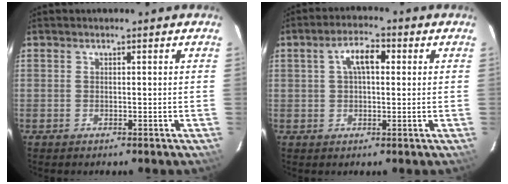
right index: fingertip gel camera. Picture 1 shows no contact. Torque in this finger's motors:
{"motor_torque": [0.10, 0.00, 0.15, 0.06]}